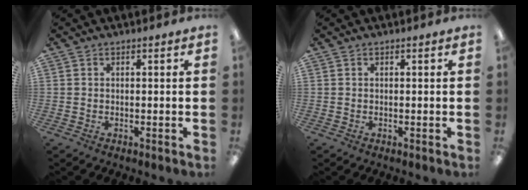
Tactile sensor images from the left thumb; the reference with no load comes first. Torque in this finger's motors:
{"motor_torque": [0.00, 0.00, -0.05, 0.05, 0.00]}